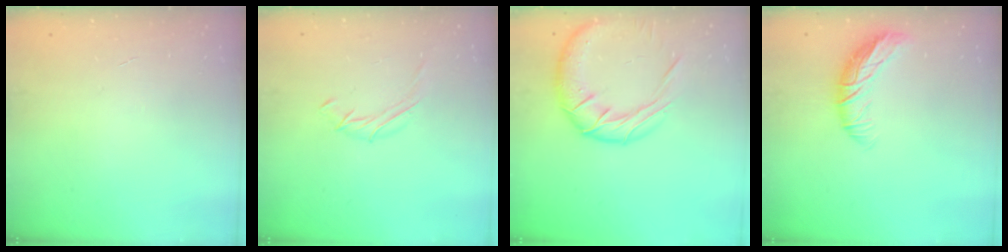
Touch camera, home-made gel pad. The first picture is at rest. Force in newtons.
{"total": 6.1, "press": 6.1, "slide": 0.7}
{"total": 15.2, "press": 15.0, "slide": 2.2}
{"total": 10.0, "press": 10.0, "slide": 1.0}